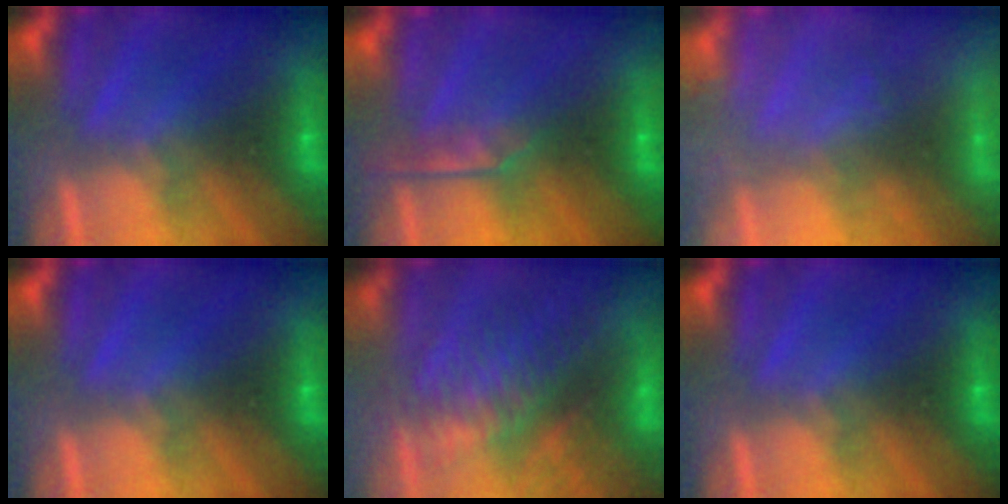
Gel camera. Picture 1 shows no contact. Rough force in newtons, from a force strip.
{"total": 2.9}
{"total": 1.6}
{"total": 0.0}
{"total": 9.4}
{"total": 0.0}